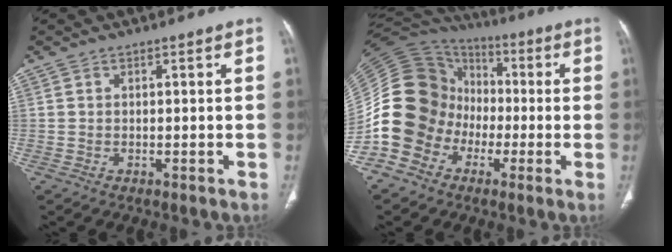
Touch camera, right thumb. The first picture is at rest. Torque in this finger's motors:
{"motor_torque": [1.72, 1.95, 1.56, -1.21, 0.16]}